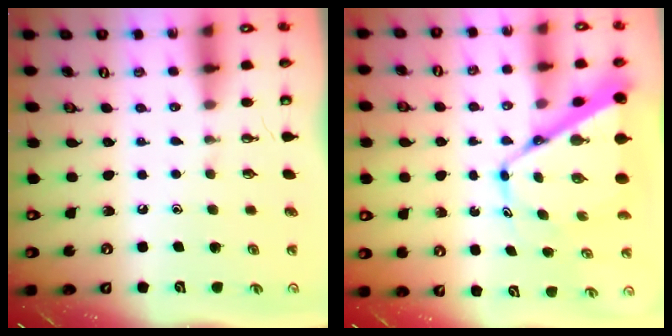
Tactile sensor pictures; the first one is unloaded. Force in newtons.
{"total": 12.6, "press": 12.6, "slide": 1.2}